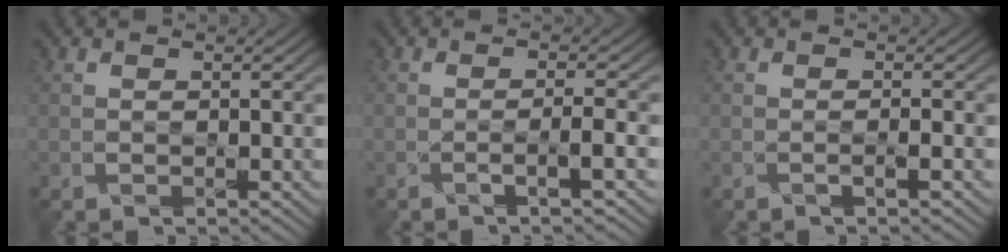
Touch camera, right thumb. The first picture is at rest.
{"total": 2.5, "force": [-0.9, 0.2, 2.3], "torque": [-0.034, 0.006, -0.026]}
{"total": 1.0, "force": [-0.3, 0.0, 1.0], "torque": [-0.015, 0.001, -0.010]}